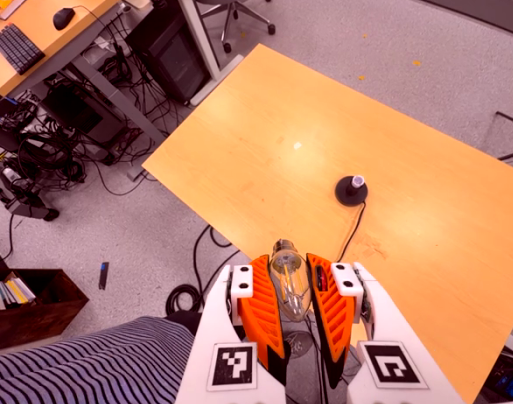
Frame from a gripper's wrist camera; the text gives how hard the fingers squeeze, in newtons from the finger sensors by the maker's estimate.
{"total": 23.3, "left": 26.7, "right": 19.8}